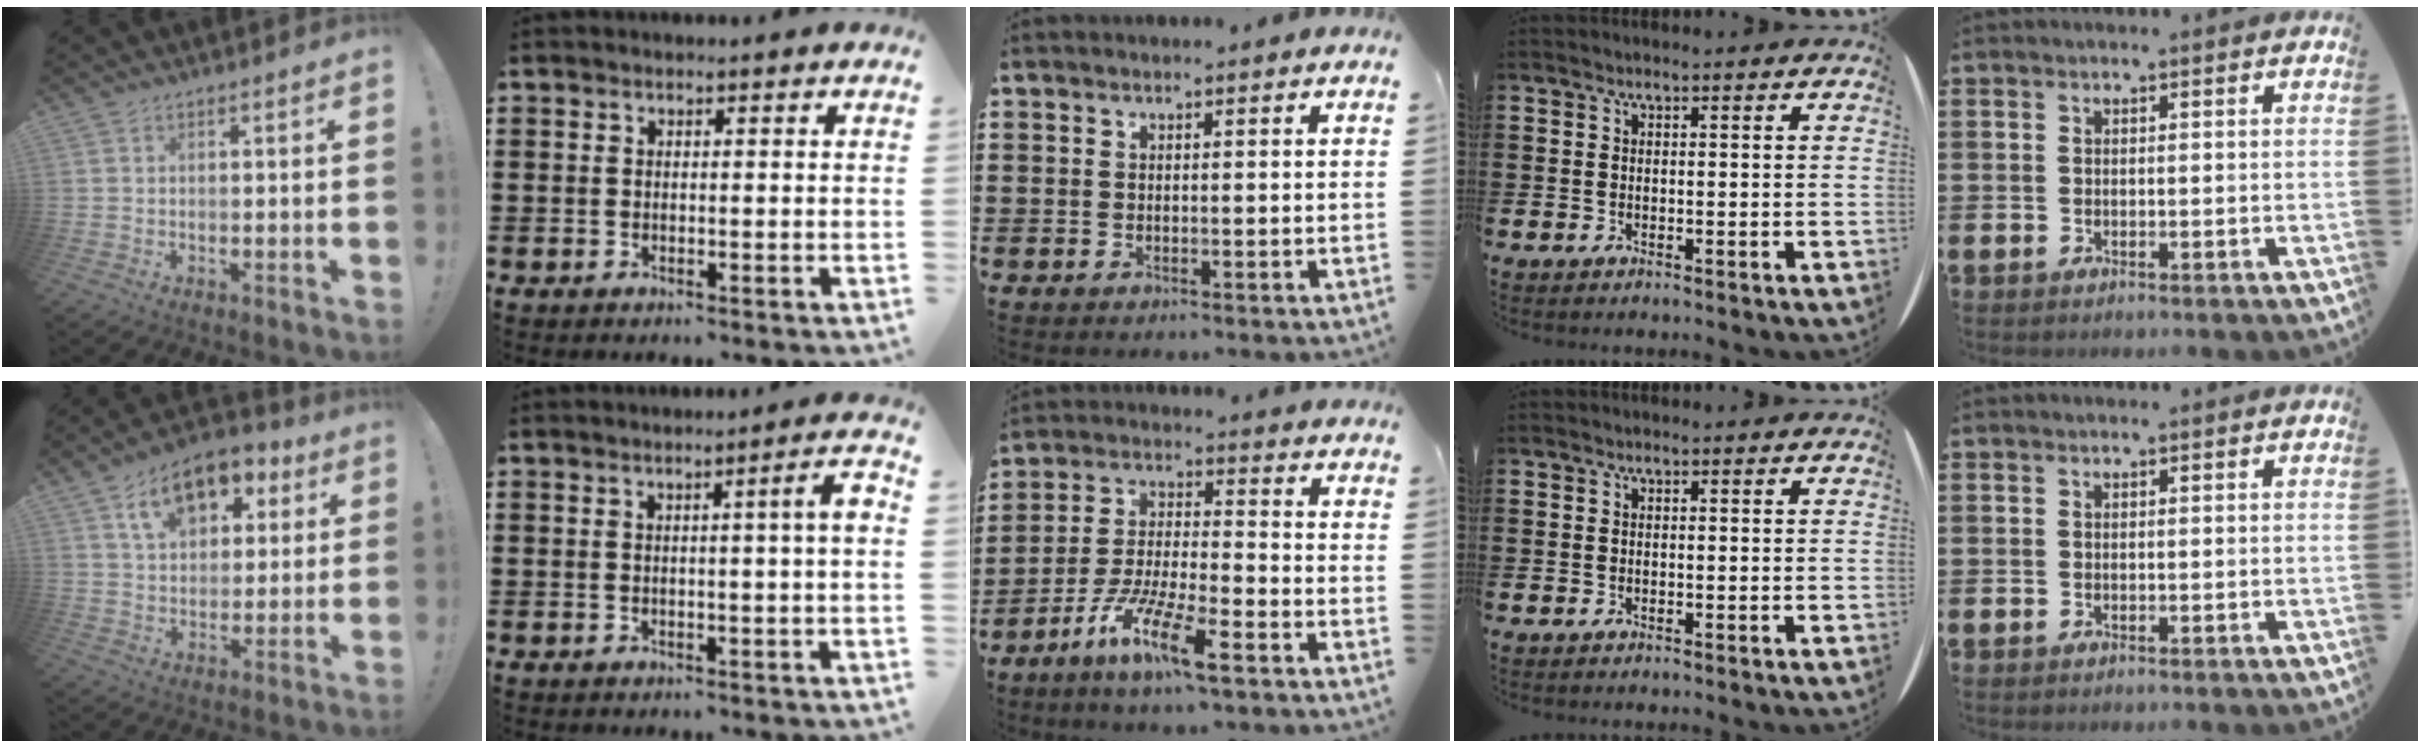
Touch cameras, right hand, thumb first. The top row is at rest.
{"thumb": {"total": 14.3, "force": [7.1, 9.3, 8.4], "torque": [-0.126, -0.024, 0.130]}, "index": {"total": 3.5, "force": [0.2, -0.2, 3.4], "torque": [-0.053, -0.005, -0.002]}, "middle": {"total": 9.9, "force": [-6.8, 1.3, 7.1], "torque": [-0.153, -0.007, -0.132]}}